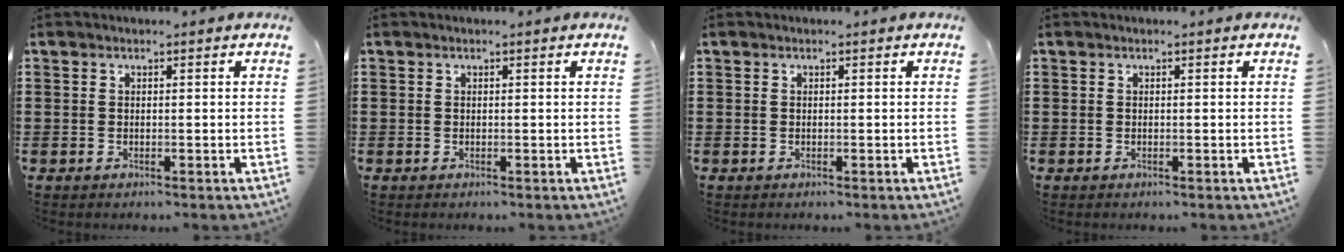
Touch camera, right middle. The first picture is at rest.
{"total": 0.0}
{"total": 0.0}
{"total": 0.0}